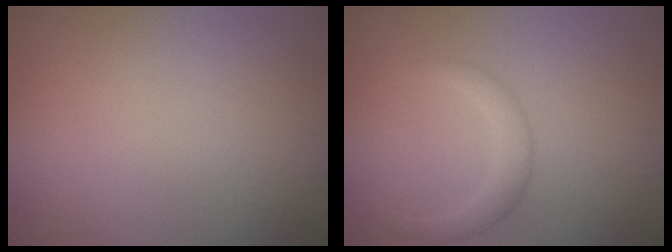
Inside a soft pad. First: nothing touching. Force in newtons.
{"total": 2.1, "press": 2.1, "slide": 0.1}